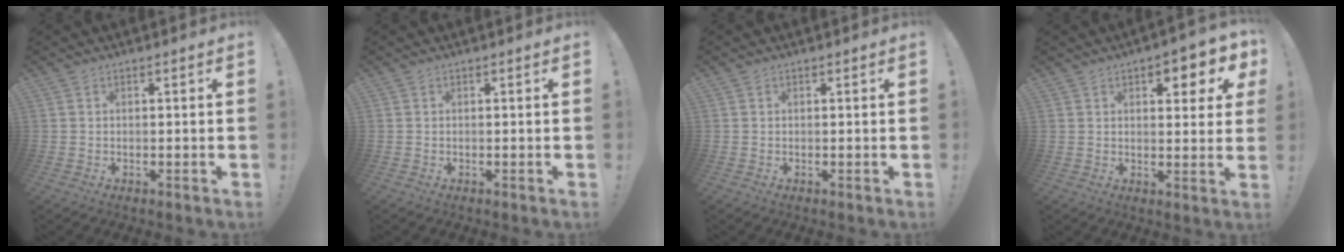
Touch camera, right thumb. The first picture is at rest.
{"total": 0.0}
{"total": 0.0}
{"total": 6.5, "force": [3.2, 2.6, 5.0], "torque": [-0.044, -0.021, 0.047]}